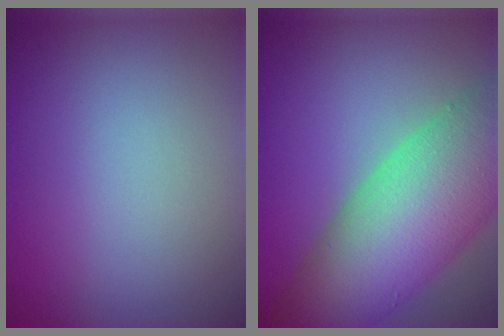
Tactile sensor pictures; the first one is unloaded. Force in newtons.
{"total": 13.6, "press": 13.6, "slide": 0.7}